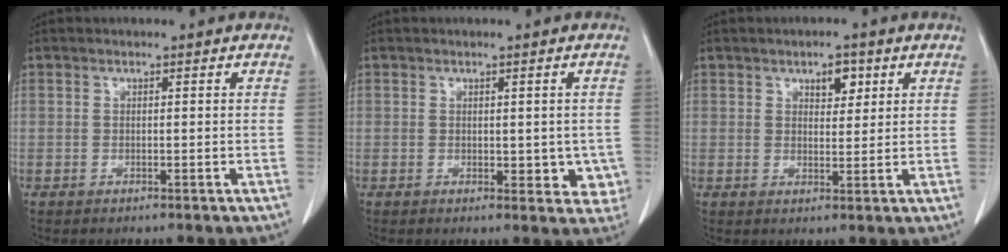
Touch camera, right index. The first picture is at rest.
{"total": 4.4, "force": [-0.3, 2.7, 3.5], "torque": [-0.014, -0.003, 0.000]}
{"total": 3.4, "force": [1.8, 1.6, 2.3], "torque": [-0.033, 0.000, 0.029]}